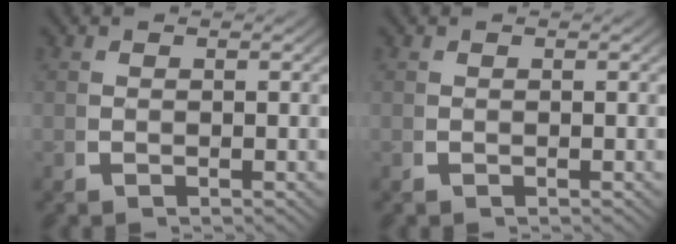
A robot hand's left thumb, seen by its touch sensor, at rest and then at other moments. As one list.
[{"total": 0.0}]